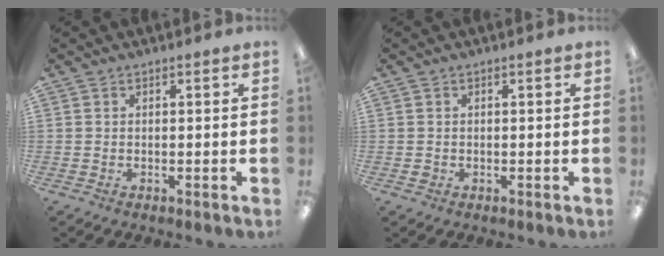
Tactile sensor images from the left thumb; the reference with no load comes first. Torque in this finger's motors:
{"motor_torque": [-0.26, 0.38, 0.16, 0.17, -0.01]}